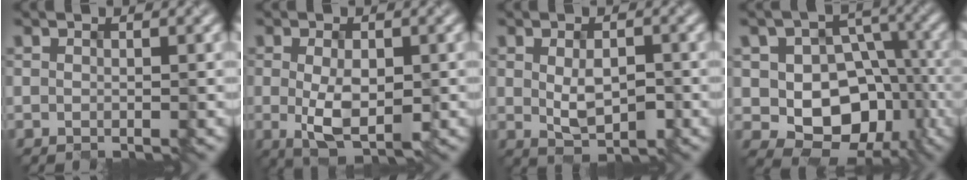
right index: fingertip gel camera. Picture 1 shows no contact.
{"total": 4.6, "force": [-1.0, 2.1, 4.0], "torque": [-0.082, -0.008, -0.006]}
{"total": 2.8, "force": [-0.5, 1.4, 2.4], "torque": [-0.049, -0.003, 0.002]}
{"total": 9.6, "force": [-2.3, 7.1, 6.0], "torque": [-0.073, -0.006, -0.038]}